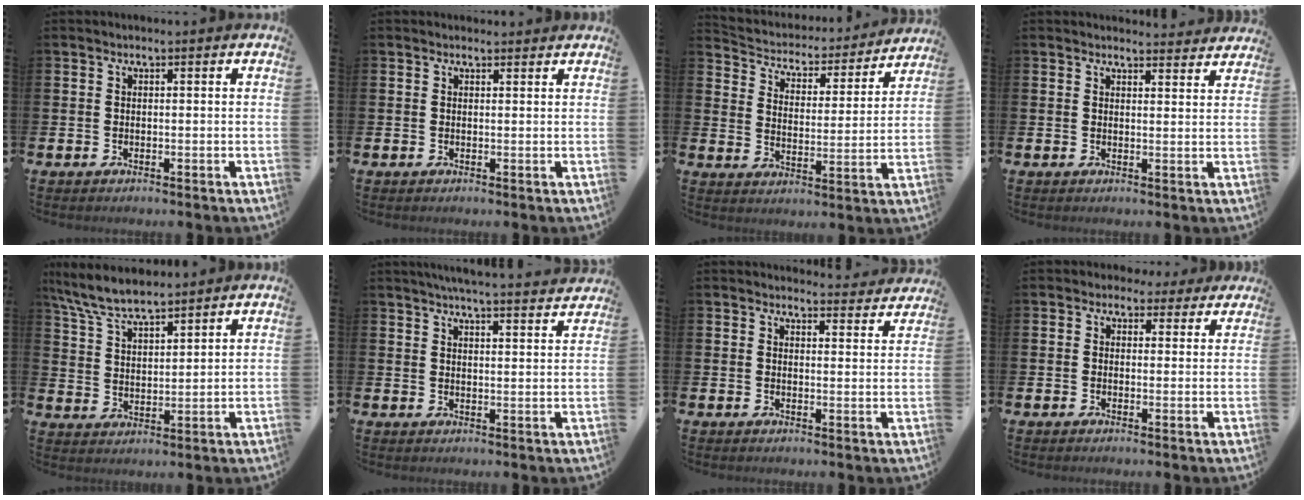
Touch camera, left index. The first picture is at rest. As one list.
[{"total": 0.9, "force": [0.8, 0.3, 0.1], "torque": [0.005, 0.000, 0.013]}, {"total": 4.3, "force": [4.1, 1.3, 0.3], "torque": [-0.038, -0.038, 0.062]}, {"total": 2.7, "force": [2.7, 0.2, -0.2], "torque": [0.007, -0.019, 0.047]}, {"total": 7.4, "force": [7.0, 1.2, 2.3], "torque": [-0.076, -0.025, 0.129]}, {"total": 5.1, "force": [5.0, -0.5, 1.1], "torque": [-0.024, -0.029, 0.086]}, {"total": 3.3, "force": [3.2, 0.3, 0.0], "torque": [0.004, -0.024, 0.057]}, {"total": 2.5, "force": [1.8, 1.8, 0.2], "torque": [-0.006, -0.004, 0.028]}]